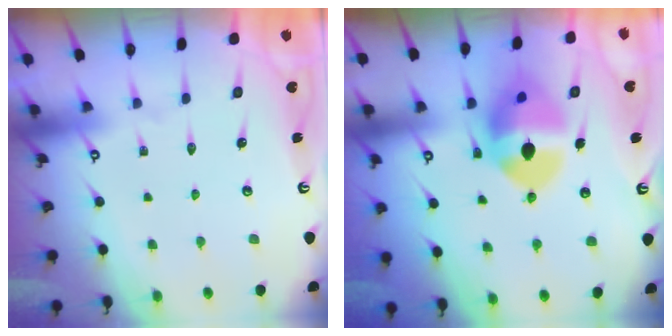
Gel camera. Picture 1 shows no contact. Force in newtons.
{"total": 13.2, "press": 13.1, "slide": 1.8}